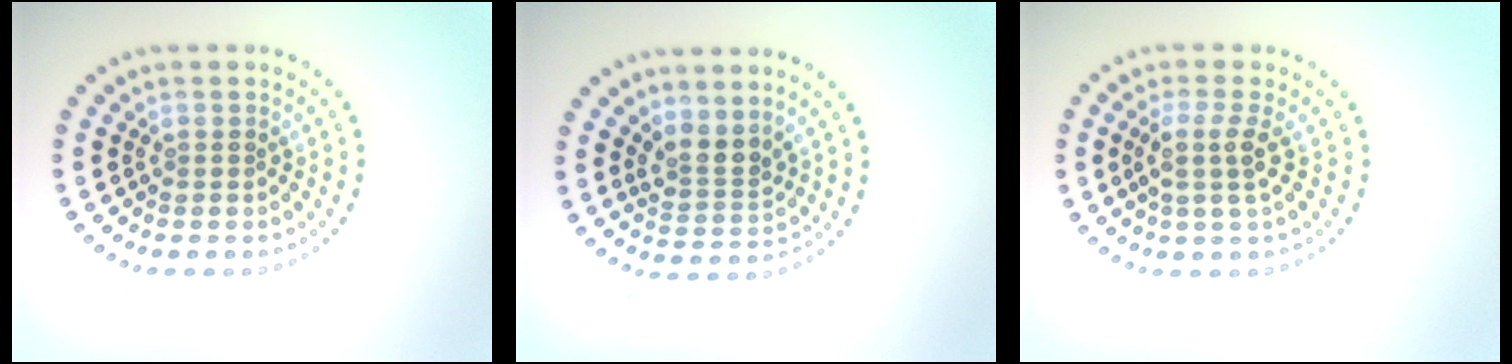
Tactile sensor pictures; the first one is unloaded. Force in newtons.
{"total": 2.5, "press": 1.8, "slide": 1.7}
{"total": 2.4, "press": 1.9, "slide": 1.4}